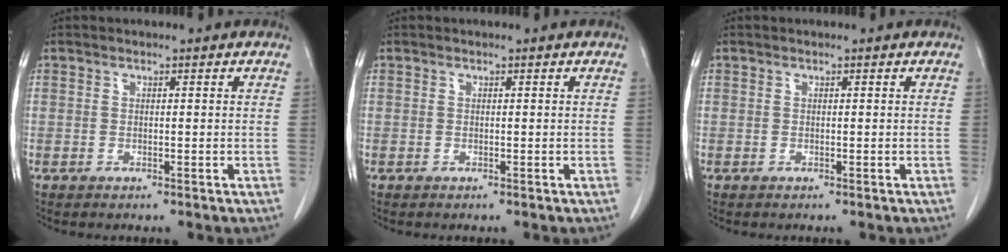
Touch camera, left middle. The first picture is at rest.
{"total": 0.0}
{"total": 0.0}